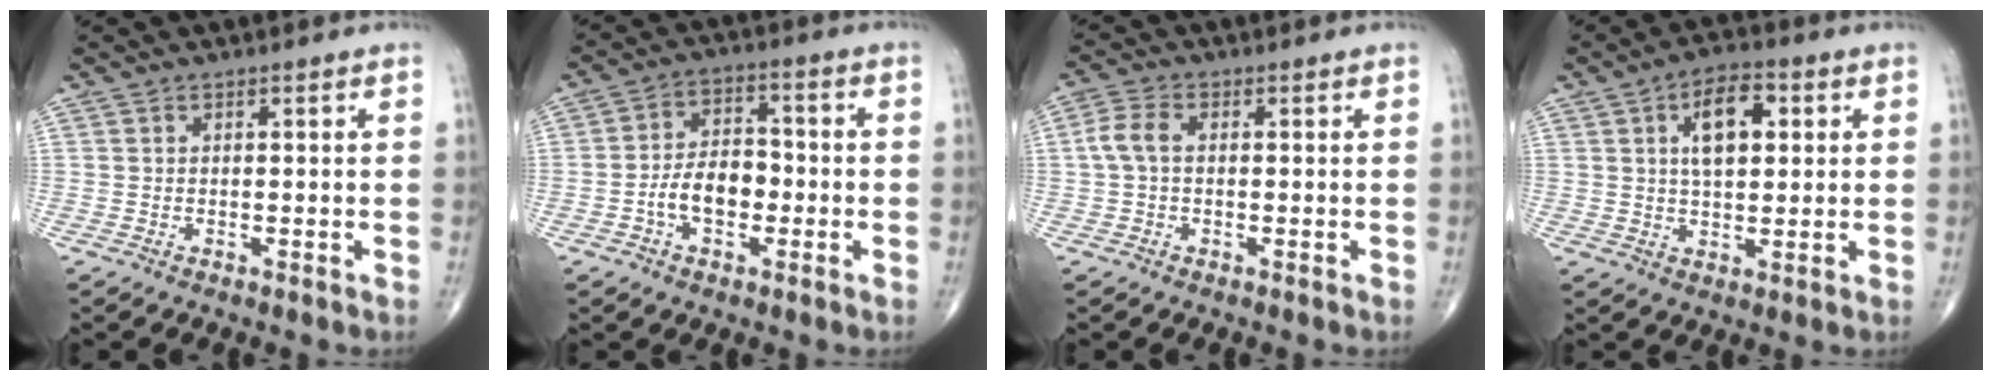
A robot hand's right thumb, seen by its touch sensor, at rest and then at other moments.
{"total": 8.3, "force": [-2.2, 5.1, 6.1], "torque": [-0.093, 0.029, -0.047]}
{"total": 4.3, "force": [0.1, 2.6, 3.4], "torque": [-0.078, 0.012, -0.003]}
{"total": 9.3, "force": [2.6, 4.8, 7.6], "torque": [-0.104, 0.004, 0.039]}